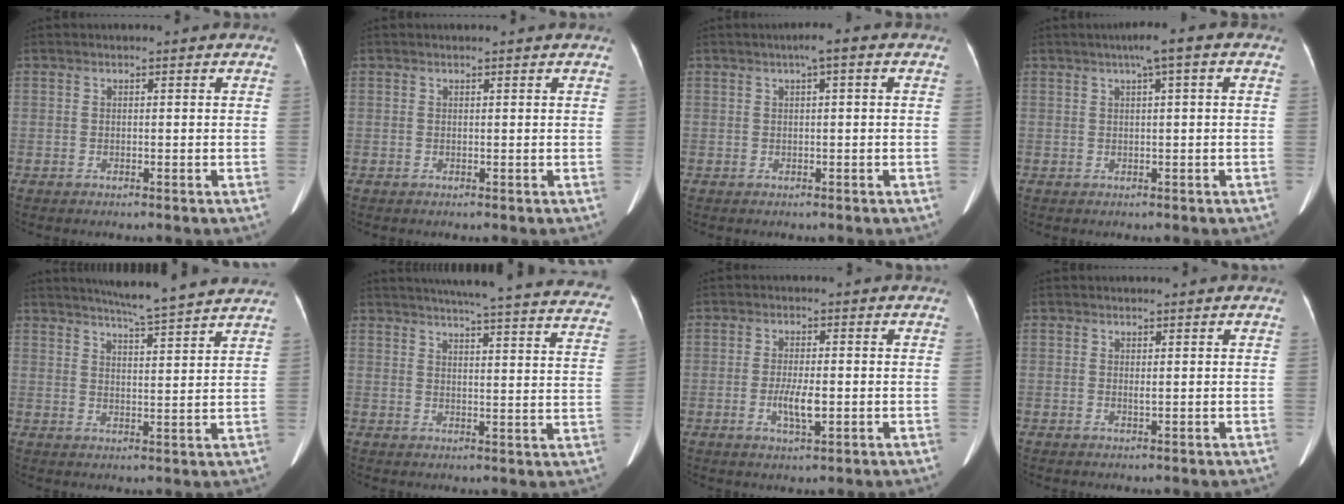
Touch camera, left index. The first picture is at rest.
{"total": 1.3, "force": [1.2, 0.0, 0.5], "torque": [-0.010, 0.010, 0.014]}
{"total": 2.1, "force": [0.7, 0.1, 2.0], "torque": [-0.031, 0.009, 0.009]}
{"total": 3.7, "force": [1.5, 0.1, 3.4], "torque": [-0.052, 0.015, 0.021]}
{"total": 11.9, "force": [10.7, -0.4, 5.0], "torque": [-0.084, 0.010, 0.141]}
{"total": 30.6, "force": [27.9, 1.8, 12.3], "torque": [-0.172, -0.075, 0.316]}
{"total": 4.0, "force": [-0.8, 0.9, 3.8], "torque": [-0.076, -0.004, -0.012]}
{"total": 0.8, "force": [0.4, 0.0, 0.7], "torque": [-0.015, 0.004, 0.006]}